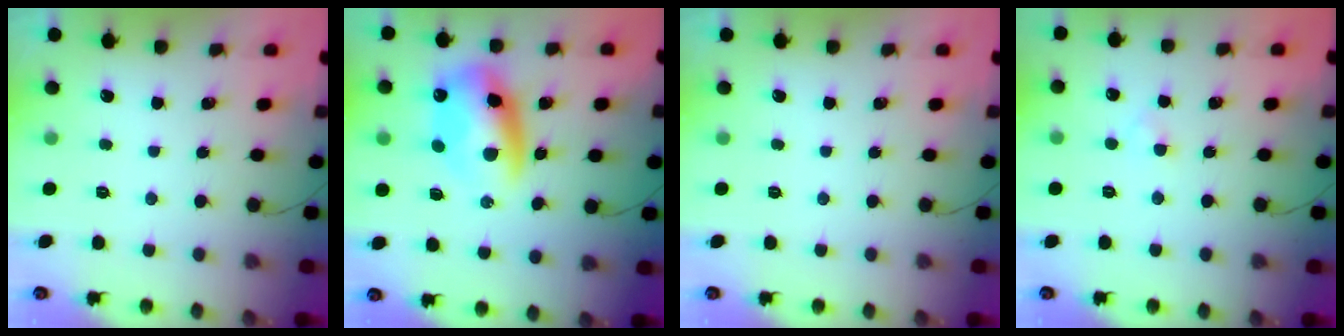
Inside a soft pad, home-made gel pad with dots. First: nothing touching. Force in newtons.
{"total": 11.3, "press": 11.0, "slide": 2.5}
{"total": 0.0}
{"total": 1.7, "press": 1.4, "slide": 0.8}